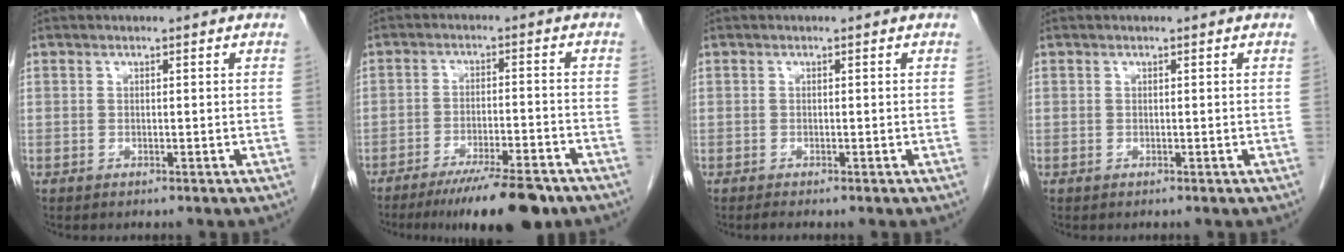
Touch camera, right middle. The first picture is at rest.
{"total": 12.0, "force": [-9.2, 1.7, 7.4], "torque": [-0.106, -0.019, -0.145]}
{"total": 0.8, "force": [-0.6, 0.0, 0.4], "torque": [-0.011, -0.003, -0.011]}
{"total": 0.0}